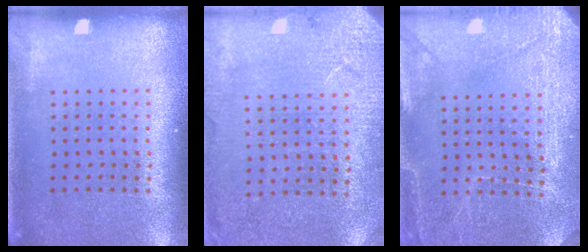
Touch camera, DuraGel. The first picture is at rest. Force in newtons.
{"total": 2.7, "press": 2.7, "slide": 0.2}
{"total": 2.9, "press": 2.9, "slide": 0.2}